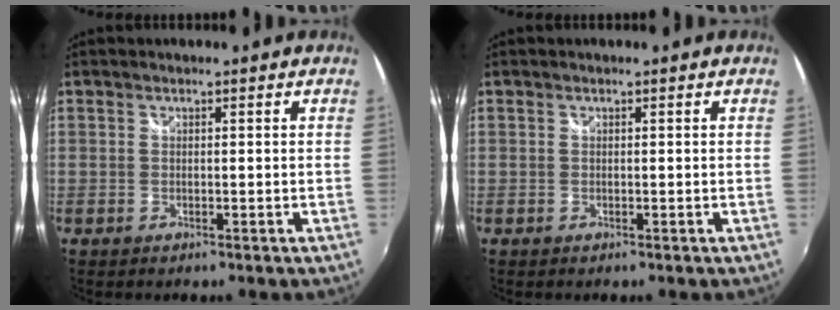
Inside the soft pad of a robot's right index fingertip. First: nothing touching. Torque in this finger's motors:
{"motor_torque": [0.09, 0.05, 0.00, 0.00]}